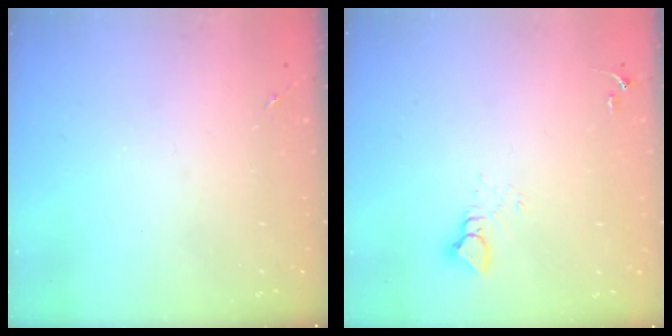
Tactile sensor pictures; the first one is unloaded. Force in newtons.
{"total": 4.2, "press": 4.2, "slide": 0.2}